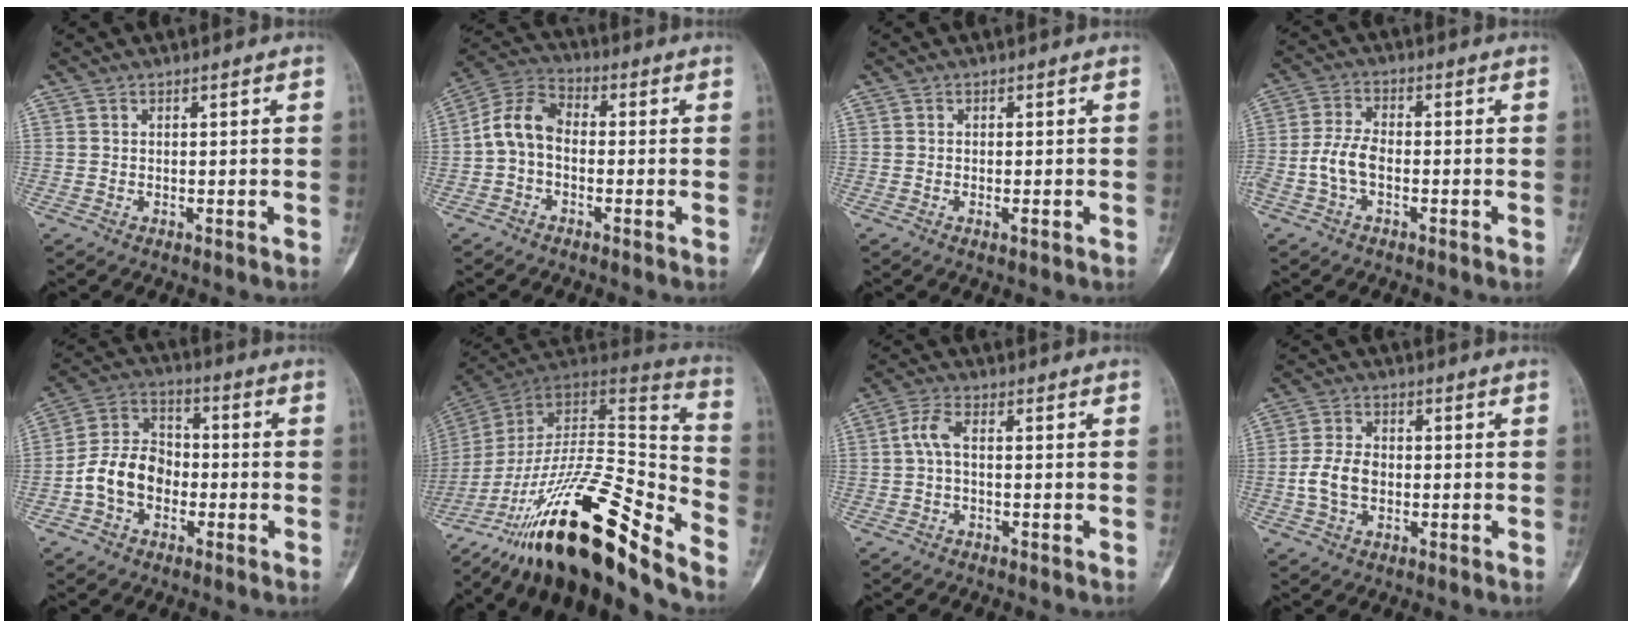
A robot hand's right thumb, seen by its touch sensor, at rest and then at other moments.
{"total": 8.3, "force": [-1.0, 5.6, 6.0], "torque": [-0.108, 0.030, -0.036]}
{"total": 1.1, "force": [-0.5, 0.3, 1.0], "torque": [-0.018, -0.001, -0.007]}
{"total": 5.7, "force": [-1.7, 3.2, 4.5], "torque": [-0.096, 0.021, -0.040]}
{"total": 10.7, "force": [-3.0, 7.9, 6.5], "torque": [-0.104, 0.041, -0.066]}
{"total": 29.3, "force": [-20.1, 7.2, 20.0], "torque": [-0.288, 0.086, -0.333]}
{"total": 3.5, "force": [-0.3, 1.3, 3.2], "torque": [-0.075, 0.009, -0.010]}
{"total": 6.2, "force": [-1.0, 4.3, 4.4], "torque": [-0.087, 0.015, -0.022]}